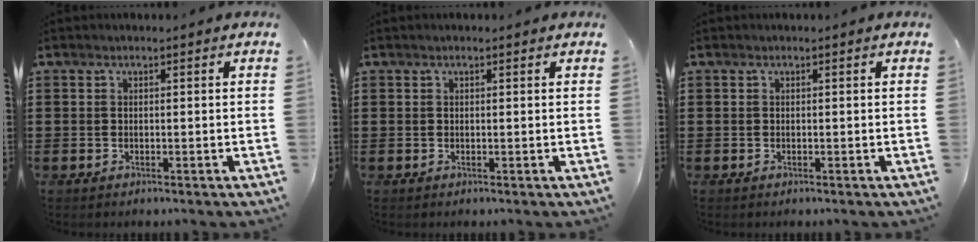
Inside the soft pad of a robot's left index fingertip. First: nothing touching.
{"total": 0.7, "force": [0.4, 0.0, 0.5], "torque": [-0.011, 0.001, 0.009]}
{"total": 0.0}